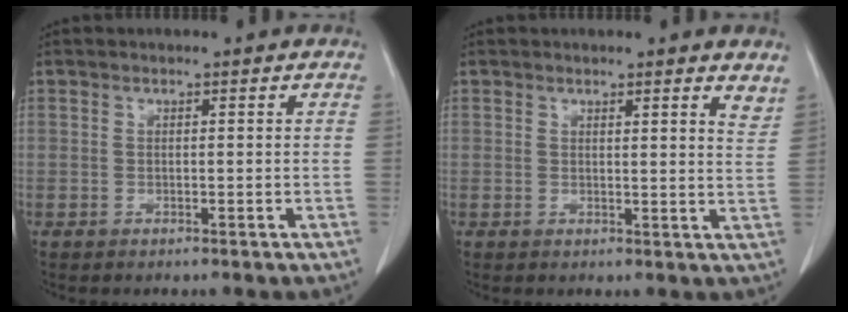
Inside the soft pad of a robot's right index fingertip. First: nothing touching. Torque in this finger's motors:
{"motor_torque": [-0.15, 0.09, -0.09, -0.01]}